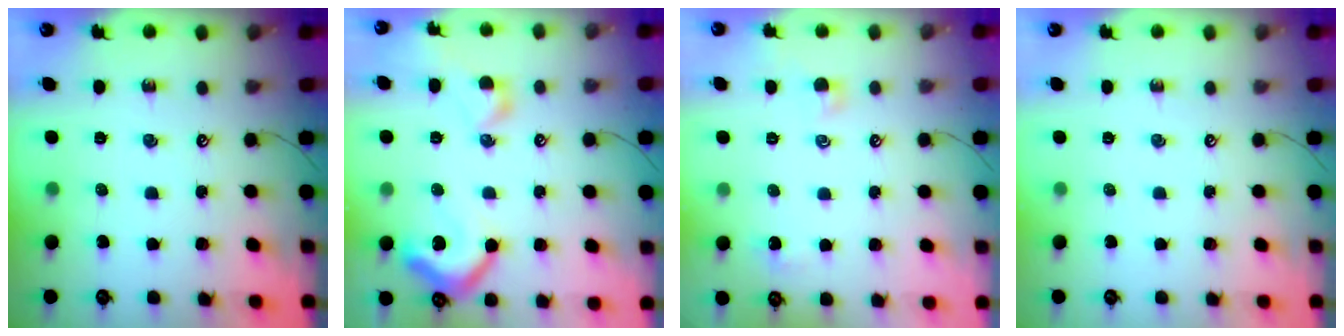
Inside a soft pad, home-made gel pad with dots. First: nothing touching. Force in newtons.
{"total": 13.4, "press": 13.3, "slide": 1.6}
{"total": 1.4, "press": 1.3, "slide": 0.6}
{"total": 0.0}